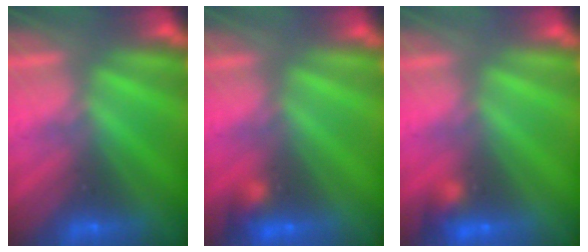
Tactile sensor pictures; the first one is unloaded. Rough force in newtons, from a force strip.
{"total": 3.0}
{"total": 3.0}